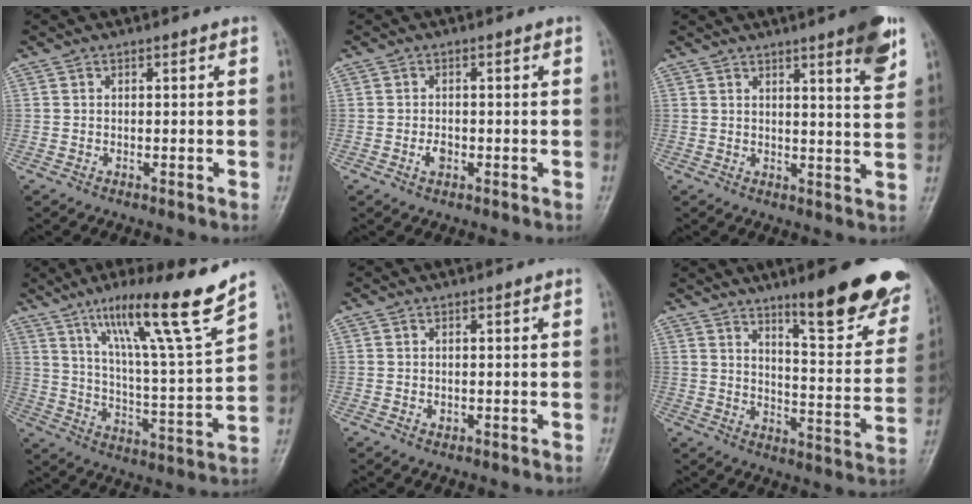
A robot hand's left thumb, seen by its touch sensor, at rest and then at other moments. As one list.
[{"total": 1.9, "force": [-0.6, 1.3, 1.3], "torque": [-0.018, 0.002, -0.012]}, {"total": 8.5, "force": [5.1, 0.9, 6.7], "torque": [-0.078, -0.027, 0.064]}, {"total": 18.4, "force": [12.6, 0.1, 13.4], "torque": [-0.198, -0.068, 0.206]}, {"total": 0.8, "force": [0.0, 0.6, 0.5], "torque": [-0.003, 0.000, 0.000]}, {"total": 19.7, "force": [13.1, 4.3, 14.1], "torque": [-0.142, -0.080, 0.187]}]